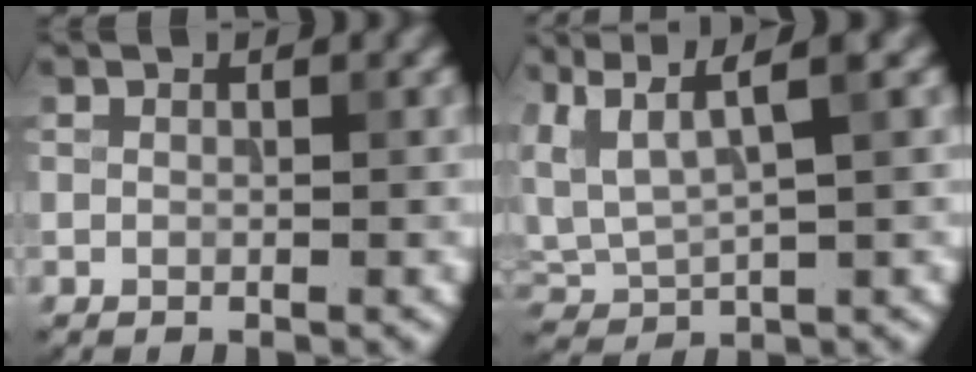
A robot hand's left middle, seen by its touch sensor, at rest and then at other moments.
{"total": 5.4, "force": [3.0, 1.5, 4.3], "torque": [-0.100, 0.010, 0.059]}